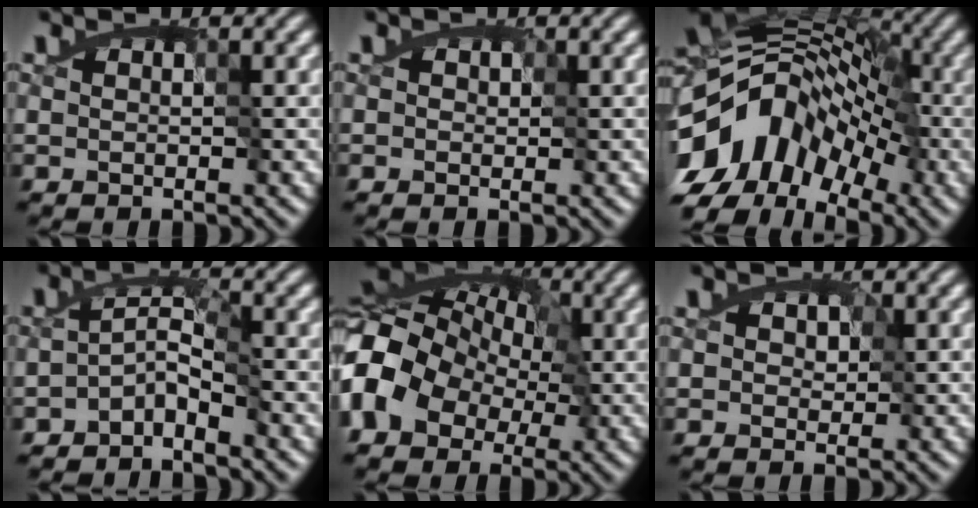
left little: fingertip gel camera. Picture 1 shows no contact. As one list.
[{"total": 0.9, "force": [0.1, 0.8, 0.3], "torque": [-0.015, 0.004, 0.007]}, {"total": 14.4, "force": [-7.5, 9.4, 7.8], "torque": [-0.136, 0.008, -0.138]}, {"total": 3.0, "force": [-2.9, 0.1, 0.3], "torque": [-0.011, 0.002, -0.052]}, {"total": 12.1, "force": [-2.5, 9.6, 7.0], "torque": [-0.132, 0.002, -0.069]}, {"total": 1.8, "force": [0.1, 1.6, 0.7], "torque": [-0.027, 0.002, 0.009]}]